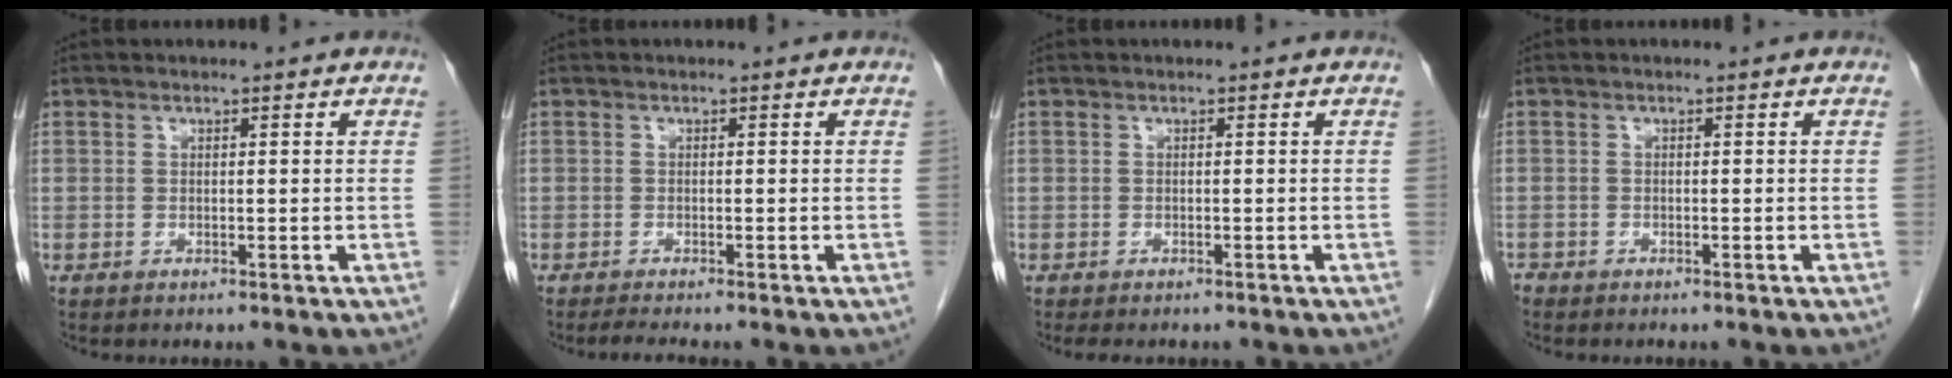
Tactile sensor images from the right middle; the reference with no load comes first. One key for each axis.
{"total": 1.6, "fx": -1.4, "fy": -0.4, "fz": 0.7, "tx": -0.020, "ty": -0.006, "tz": -0.026}
{"total": 4.0, "fx": -3.4, "fy": 1.4, "fz": 1.6, "tx": -0.016, "ty": -0.006, "tz": -0.042}
{"total": 1.2, "fx": -1.1, "fy": 0.4, "fz": 0.2, "tx": -0.010, "ty": -0.001, "tz": -0.020}